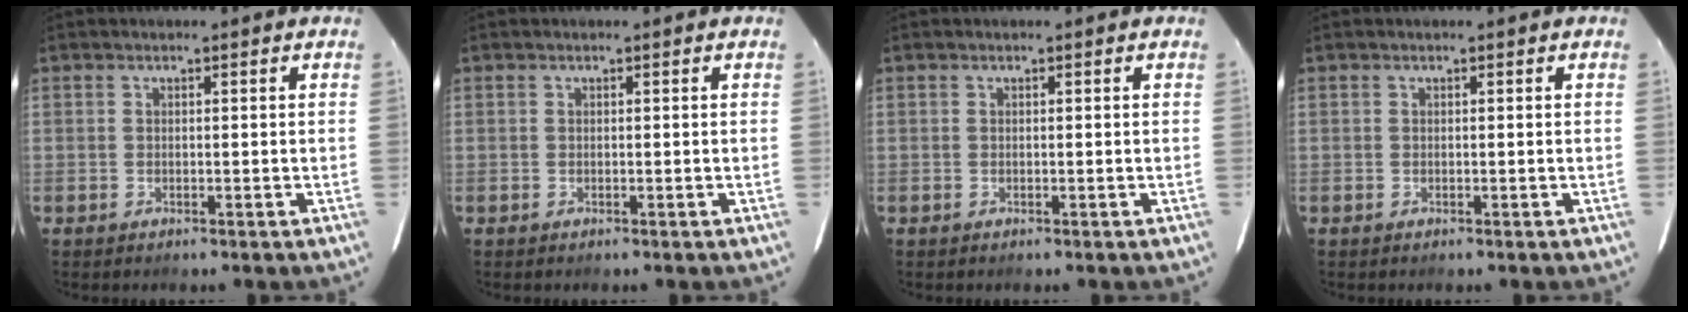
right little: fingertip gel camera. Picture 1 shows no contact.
{"total": 0.0}
{"total": 0.0}
{"total": 0.0}